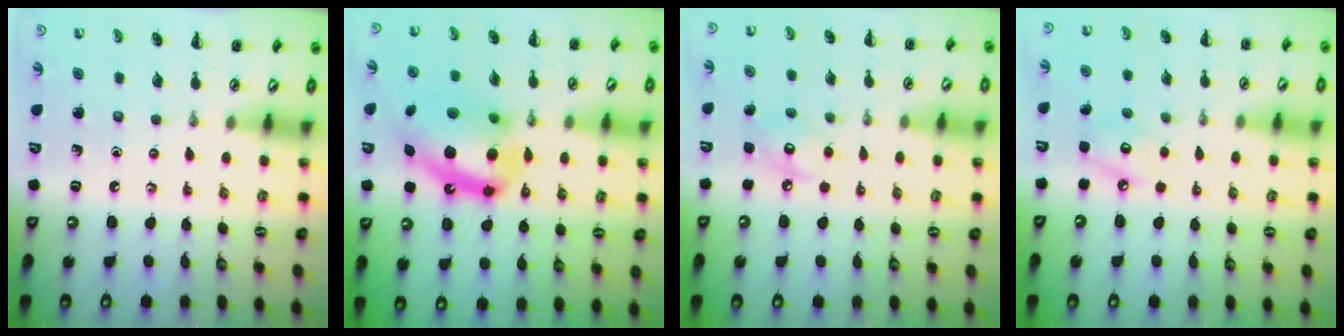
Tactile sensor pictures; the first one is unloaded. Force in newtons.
{"total": 17.7, "press": 17.3, "slide": 3.8}
{"total": 6.1, "press": 6.0, "slide": 1.0}
{"total": 5.1, "press": 5.1, "slide": 0.6}